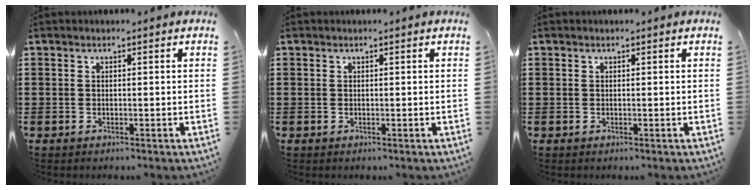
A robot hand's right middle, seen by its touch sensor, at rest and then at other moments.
{"total": 0.0}
{"total": 0.0}